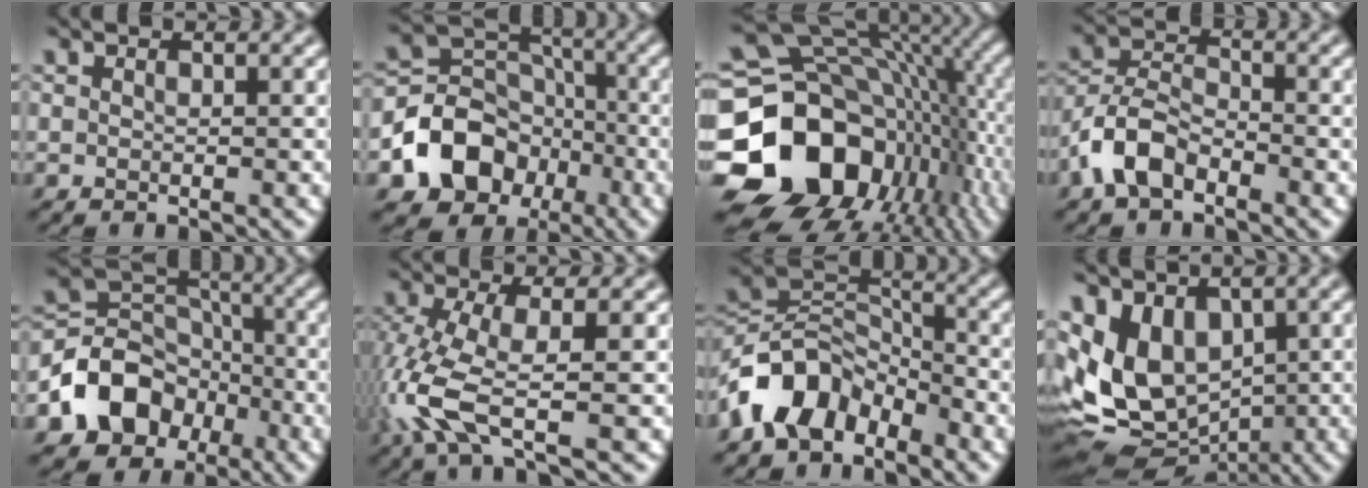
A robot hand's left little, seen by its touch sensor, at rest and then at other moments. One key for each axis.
{"total": 8.9, "fx": -3.8, "fy": 7.0, "fz": 4.0, "tx": -0.060, "ty": 0.002, "tz": -0.078}
{"total": 18.7, "fx": -4.1, "fy": 14.7, "fz": 10.8, "tx": -0.221, "ty": -0.013, "tz": -0.061}
{"total": 4.8, "fx": -2.9, "fy": 2.6, "fz": 2.7, "tx": -0.057, "ty": 0.008, "tz": -0.066}
{"total": 8.1, "fx": -3.6, "fy": 6.3, "fz": 3.6, "tx": -0.053, "ty": 0.002, "tz": -0.076}
{"total": 6.3, "fx": -2.5, "fy": 1.7, "fz": 5.5, "tx": -0.148, "ty": -0.009, "tz": -0.059}
{"total": 7.1, "fx": -4.5, "fy": 4.3, "fz": 3.4, "tx": -0.052, "ty": 0.010, "tz": -0.098}
{"total": 10.6, "fx": -0.5, "fy": 8.2, "fz": 6.7, "tx": -0.126, "ty": -0.004, "tz": 0.024}